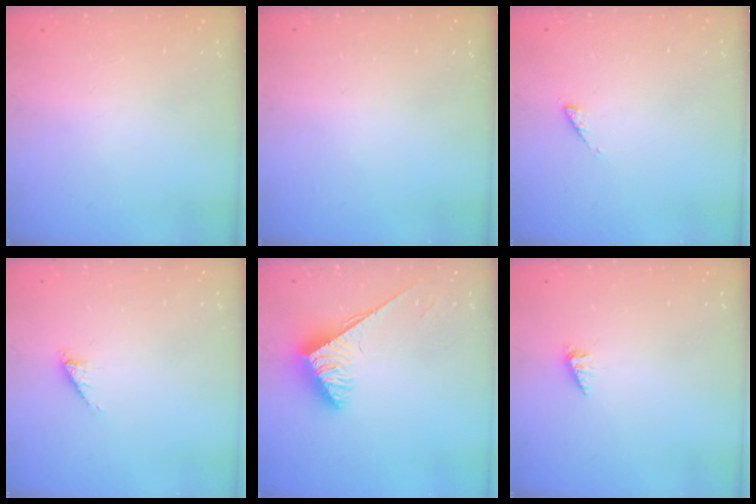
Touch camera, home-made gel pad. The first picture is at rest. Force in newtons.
{"total": 0.0}
{"total": 2.2, "press": 2.1, "slide": 0.4}
{"total": 2.2, "press": 2.2, "slide": 0.3}
{"total": 4.0, "press": 3.9, "slide": 0.6}
{"total": 2.3, "press": 2.2, "slide": 0.3}